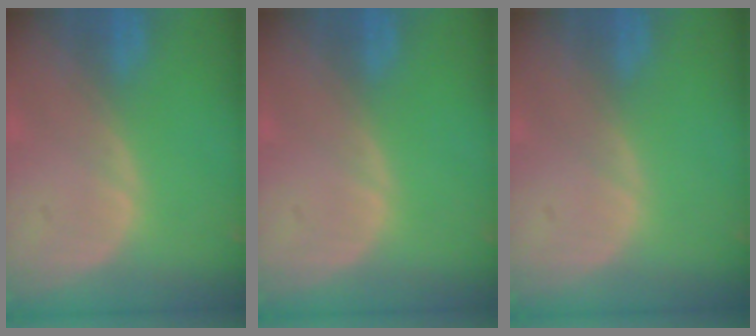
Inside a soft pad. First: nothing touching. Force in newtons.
{"total": 0.0}
{"total": 0.0}